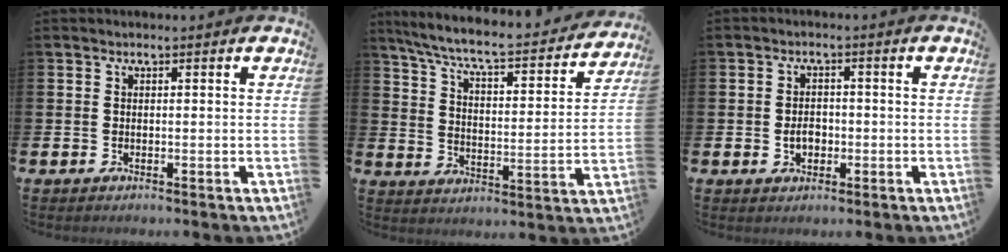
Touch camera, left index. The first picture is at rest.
{"total": 7.1, "force": [6.4, 1.0, 2.9], "torque": [-0.089, -0.047, 0.104]}
{"total": 2.6, "force": [-0.6, 2.0, 1.7], "torque": [-0.012, -0.004, -0.018]}